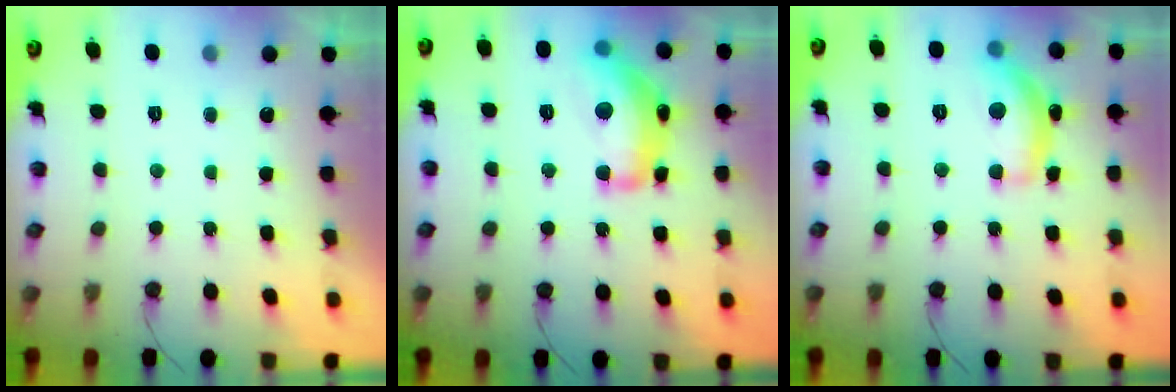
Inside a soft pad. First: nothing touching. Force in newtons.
{"total": 16.7, "press": 16.6, "slide": 1.1}
{"total": 13.4, "press": 13.3, "slide": 0.5}